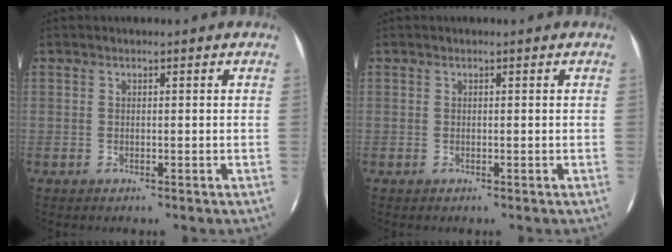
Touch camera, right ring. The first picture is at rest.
{"total": 0.0}